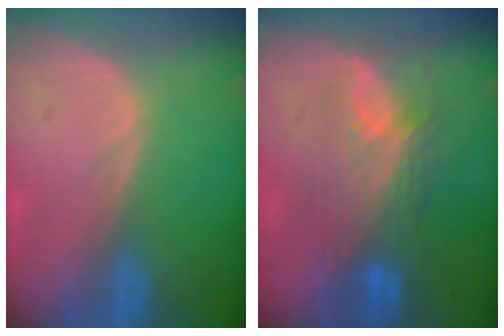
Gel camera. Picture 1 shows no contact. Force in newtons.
{"total": 7.6, "press": 7.4, "slide": 1.5}